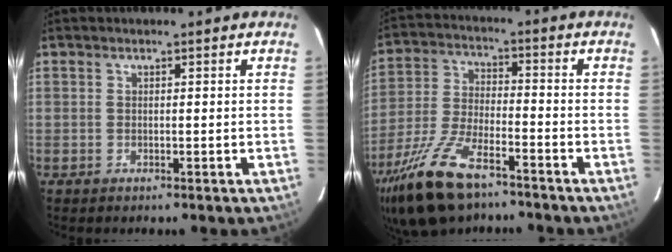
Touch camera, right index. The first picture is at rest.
{"total": 13.4, "force": [-9.2, 4.0, 8.9], "torque": [-0.190, -0.017, -0.171]}